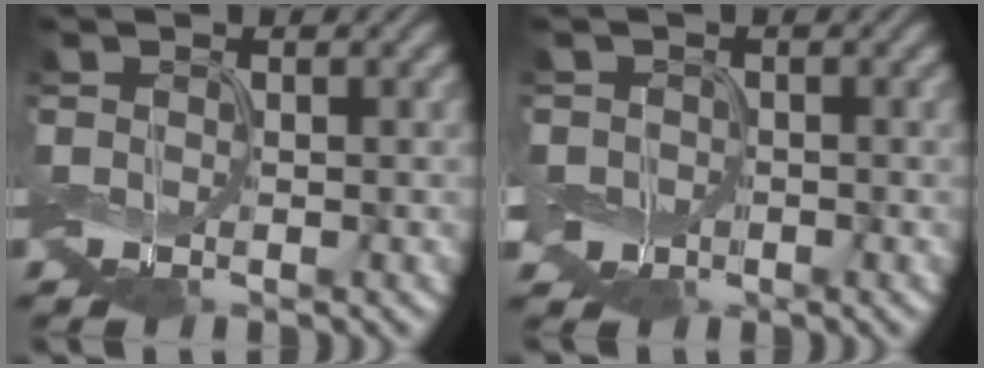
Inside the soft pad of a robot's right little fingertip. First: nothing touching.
{"total": 2.2, "force": [-0.9, 1.9, 0.7], "torque": [-0.018, -0.002, -0.018]}